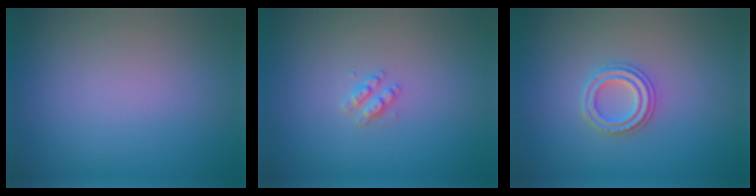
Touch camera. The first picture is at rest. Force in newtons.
{"total": 1.4, "press": 1.3, "slide": 0.3}
{"total": 2.4, "press": 2.3, "slide": 0.5}